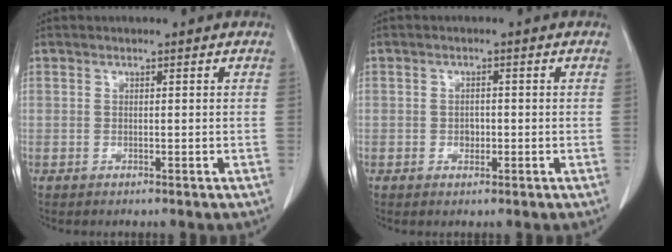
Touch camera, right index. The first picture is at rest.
{"total": 1.6, "force": [-0.5, 1.1, 1.0], "torque": [-0.013, 0.004, -0.006]}